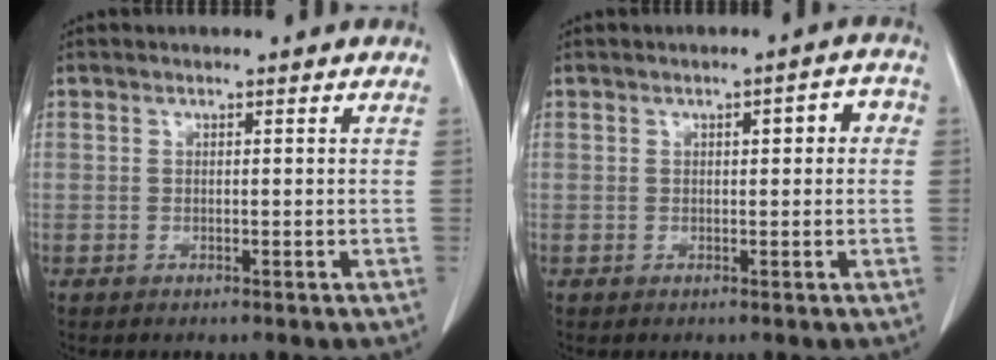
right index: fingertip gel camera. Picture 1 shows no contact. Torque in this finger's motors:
{"motor_torque": [0.31, 0.00, 0.02, 0.01]}